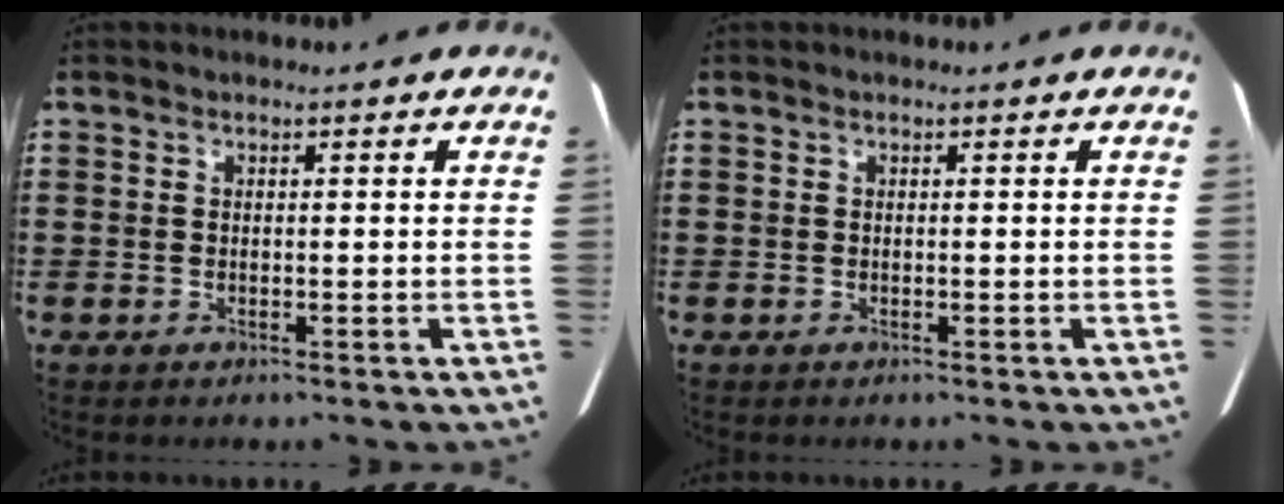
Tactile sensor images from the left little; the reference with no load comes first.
{"total": 0.0}